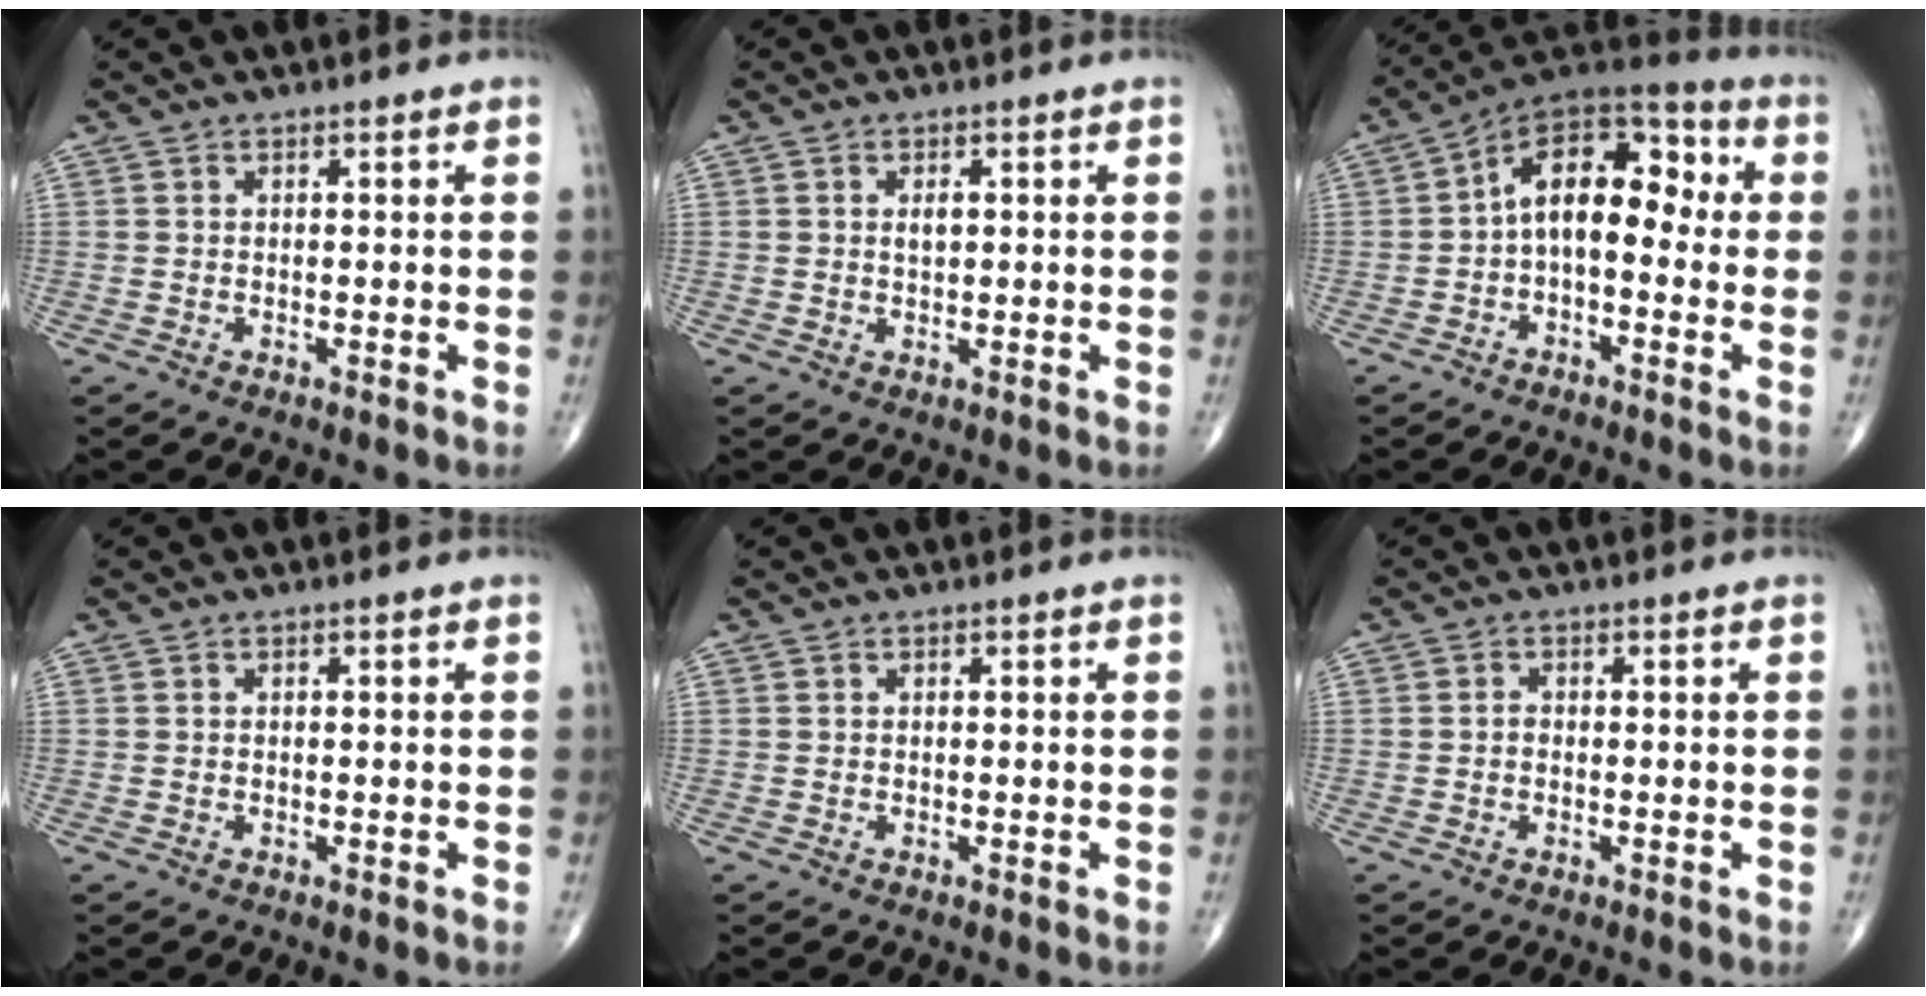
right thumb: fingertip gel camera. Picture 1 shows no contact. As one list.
[{"total": 1.6, "force": [0.4, 0.8, 1.4], "torque": [-0.020, -0.001, 0.005]}, {"total": 13.8, "force": [0.0, 8.0, 11.2], "torque": [-0.137, 0.053, -0.018]}, {"total": 0.0}, {"total": 0.0}, {"total": 0.9, "force": [-0.2, 0.6, 0.6], "torque": [-0.004, 0.002, -0.006]}]